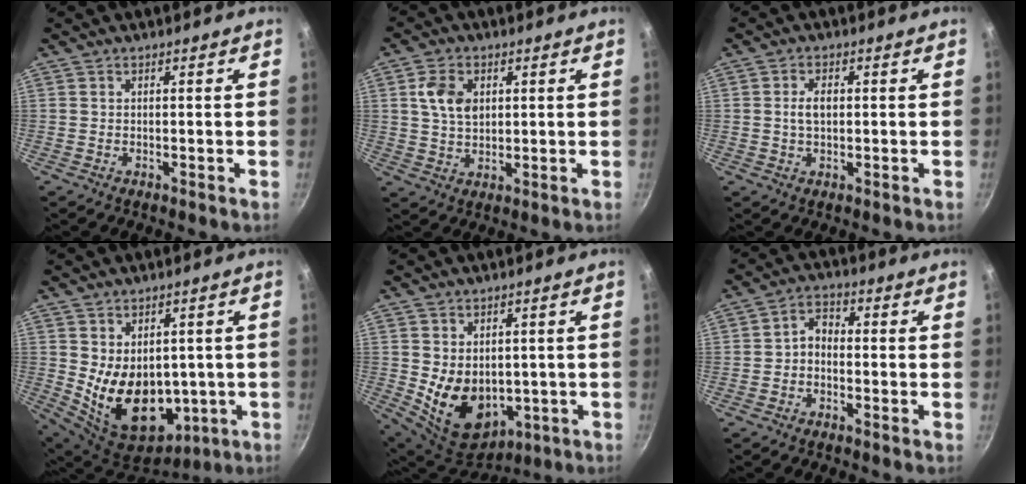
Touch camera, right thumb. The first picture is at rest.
{"total": 6.9, "force": [1.8, 4.8, 4.6], "torque": [-0.073, -0.004, 0.033]}
{"total": 3.6, "force": [0.3, 2.1, 2.9], "torque": [-0.042, 0.007, 0.002]}
{"total": 16.3, "force": [-0.6, 11.7, 11.3], "torque": [-0.156, -0.027, 0.028]}
{"total": 12.4, "force": [-0.4, 9.1, 8.3], "torque": [-0.113, -0.022, 0.024]}
{"total": 3.6, "force": [-1.2, 2.5, 2.3], "torque": [-0.033, 0.024, -0.030]}